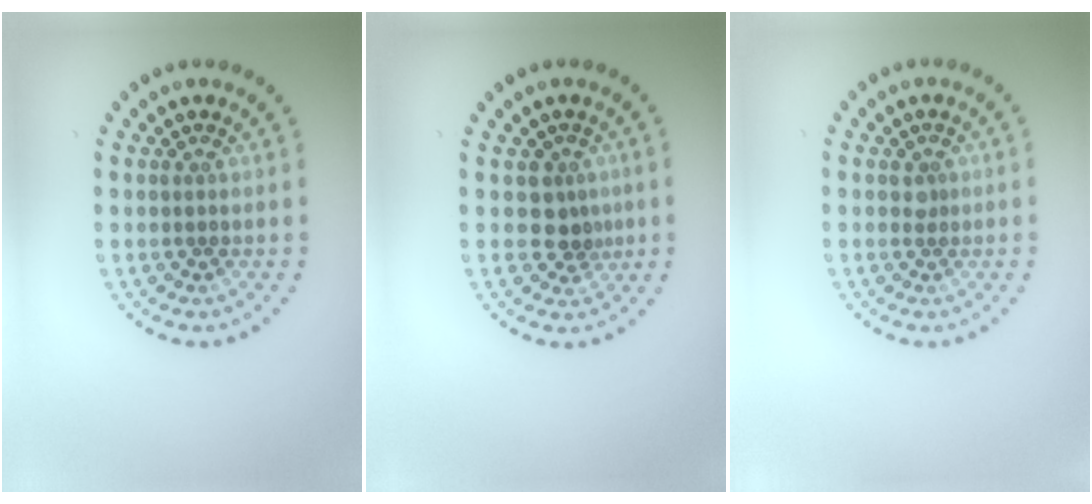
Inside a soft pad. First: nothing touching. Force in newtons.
{"total": 2.3, "press": 1.8, "slide": 1.5}
{"total": 0.8, "press": 0.5, "slide": 0.6}